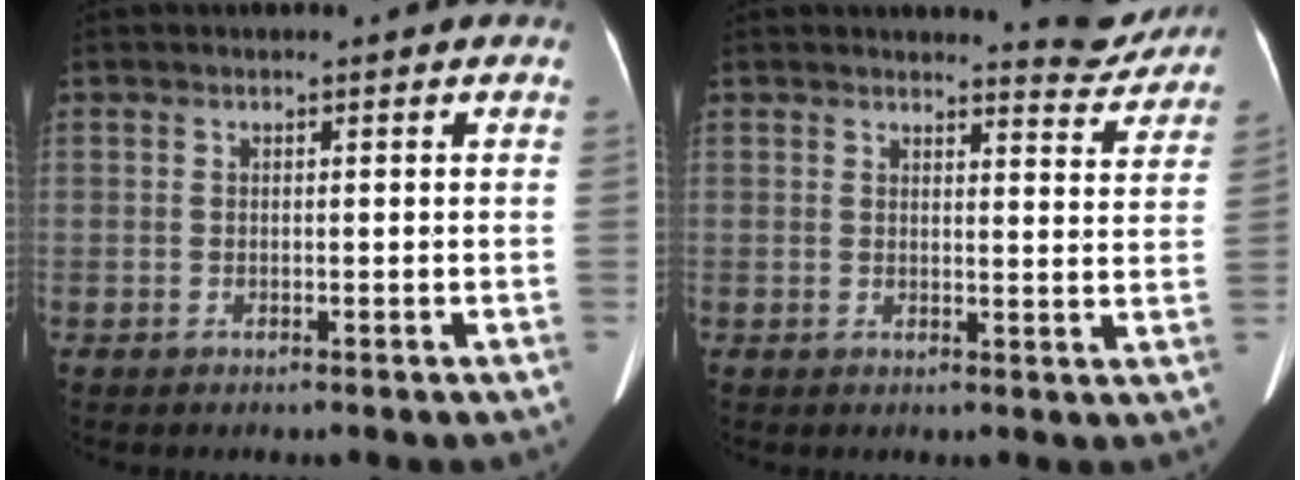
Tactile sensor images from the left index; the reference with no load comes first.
{"total": 5.4, "force": [5.4, 0.5, 0.1], "torque": [0.001, -0.028, 0.052]}